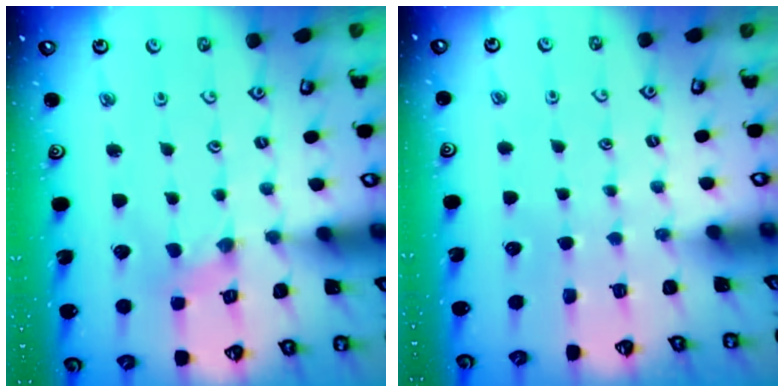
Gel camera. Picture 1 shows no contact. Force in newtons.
{"total": 0.0}